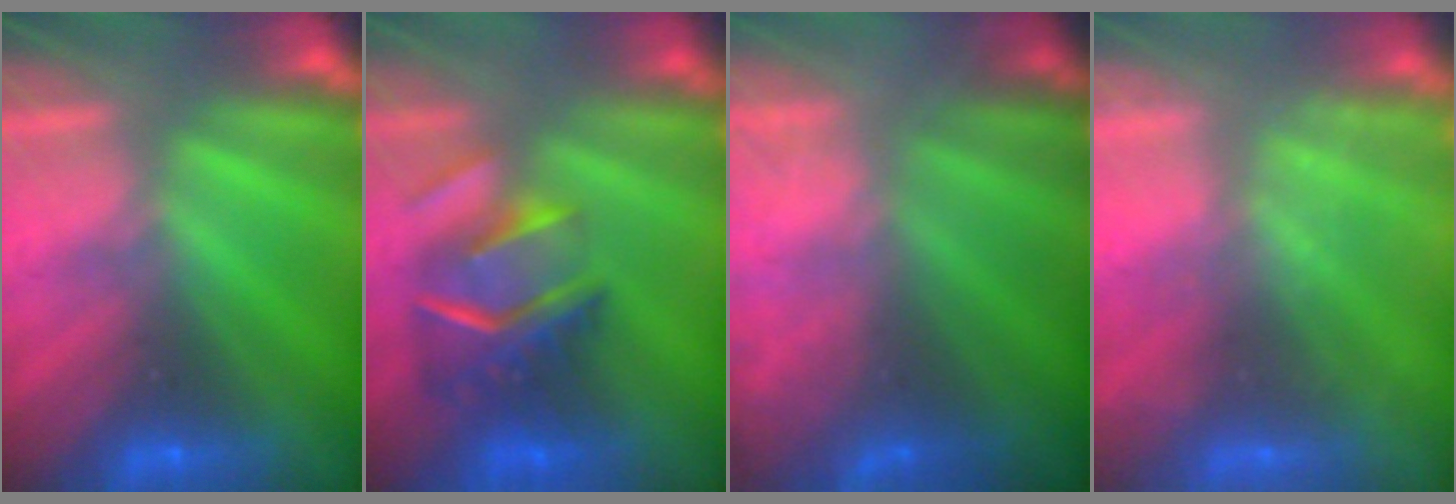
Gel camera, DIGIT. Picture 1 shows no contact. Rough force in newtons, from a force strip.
{"total": 6.1}
{"total": 5.8}
{"total": 2.3}